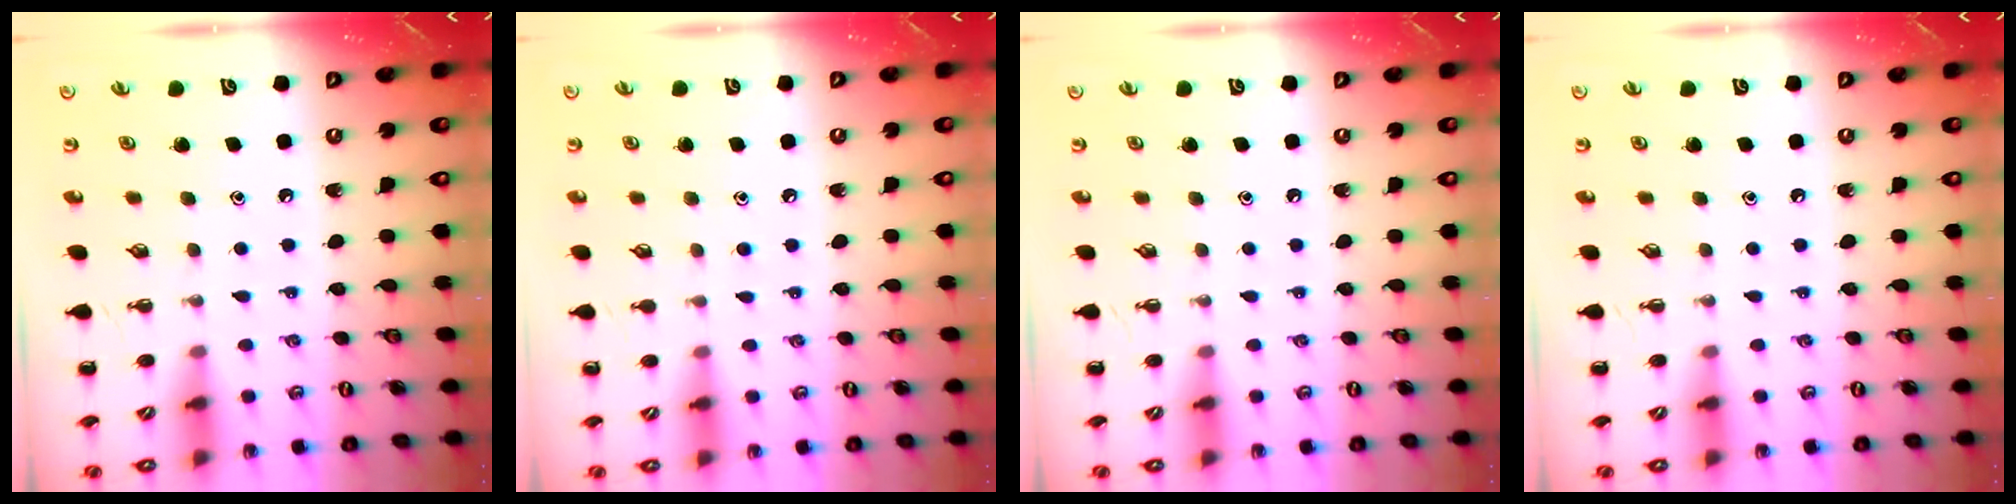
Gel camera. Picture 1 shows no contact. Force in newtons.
{"total": 4.1, "press": 3.7, "slide": 1.7}
{"total": 0.0}
{"total": 0.0}